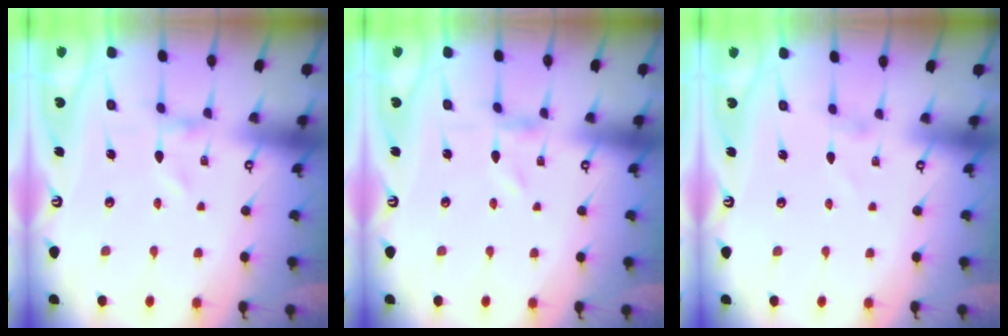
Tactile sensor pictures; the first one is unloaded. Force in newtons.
{"total": 0.0}
{"total": 1.4, "press": 1.4, "slide": 0.0}